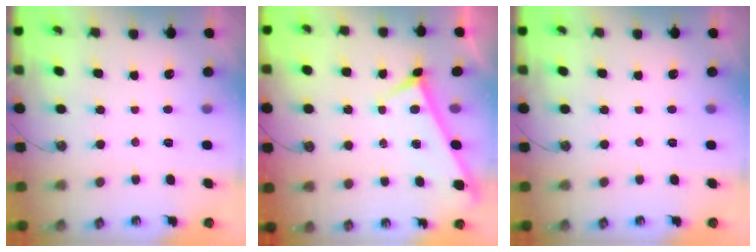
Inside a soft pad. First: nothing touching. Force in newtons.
{"total": 0.0}
{"total": 0.0}